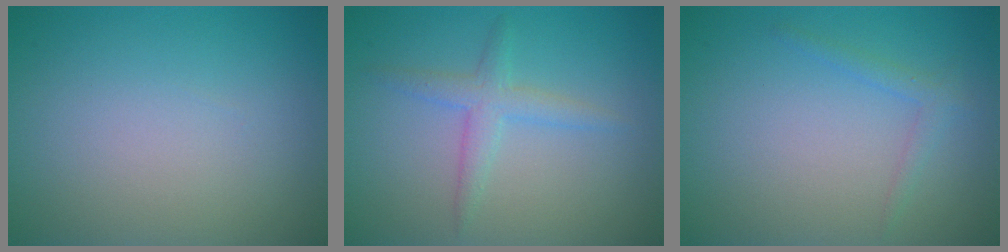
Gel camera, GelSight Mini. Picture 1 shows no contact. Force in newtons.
{"total": 2.2, "press": 2.2, "slide": 0.2}
{"total": 1.3, "press": 1.2, "slide": 0.1}